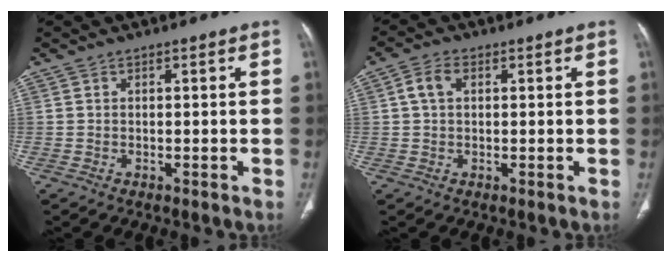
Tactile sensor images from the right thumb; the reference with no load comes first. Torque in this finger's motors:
{"motor_torque": [-0.16, 0.18, 0.42, -0.07, 0.14]}